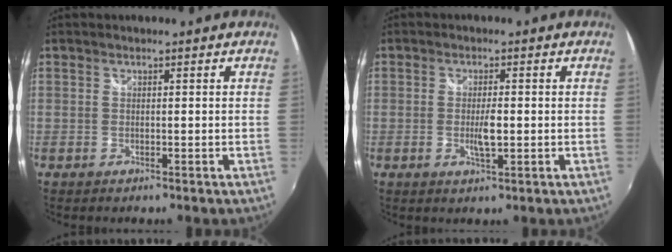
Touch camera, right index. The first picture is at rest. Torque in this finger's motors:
{"motor_torque": [0.74, -0.36, 0.45, 0.10]}